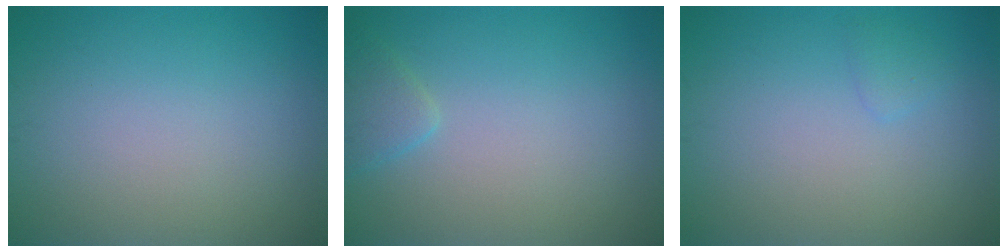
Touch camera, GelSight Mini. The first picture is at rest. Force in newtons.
{"total": 1.6, "press": 1.6, "slide": 0.1}
{"total": 0.8, "press": 0.8, "slide": 0.1}